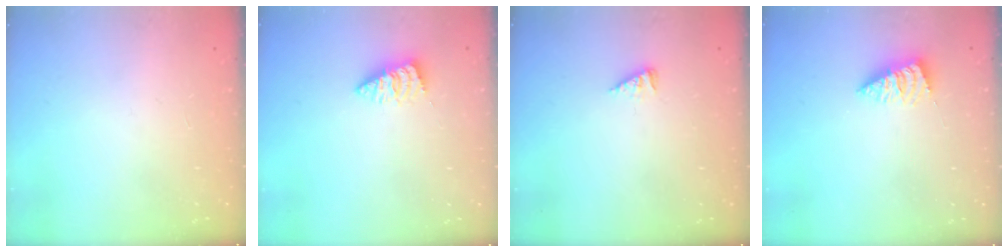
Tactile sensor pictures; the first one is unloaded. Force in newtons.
{"total": 2.3, "press": 2.3, "slide": 0.1}
{"total": 2.5, "press": 2.5, "slide": 0.4}
{"total": 1.9, "press": 1.9, "slide": 0.2}